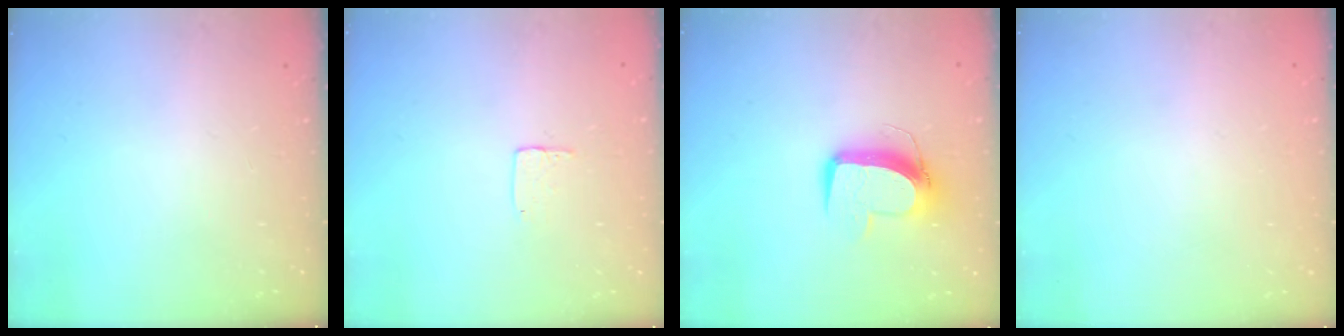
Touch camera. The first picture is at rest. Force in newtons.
{"total": 3.9, "press": 3.9, "slide": 0.1}
{"total": 10.6, "press": 10.5, "slide": 1.1}
{"total": 0.0}